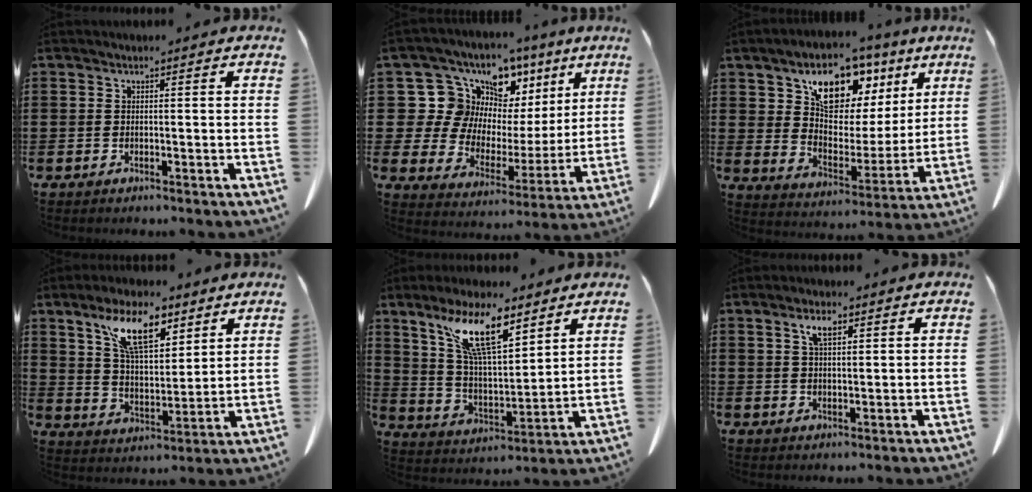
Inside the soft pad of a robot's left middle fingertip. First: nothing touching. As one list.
[{"total": 8.4, "force": [4.3, 7.1, 1.3], "torque": [-0.076, -0.031, 0.079]}, {"total": 10.3, "force": [6.6, 6.1, 5.1], "torque": [-0.114, -0.027, 0.116]}, {"total": 11.4, "force": [7.2, 4.4, 7.6], "torque": [-0.159, -0.007, 0.131]}, {"total": 12.7, "force": [8.2, 3.9, 8.9], "torque": [-0.191, -0.015, 0.149]}, {"total": 3.8, "force": [2.1, 1.2, 2.9], "torque": [-0.056, 0.002, 0.035]}]